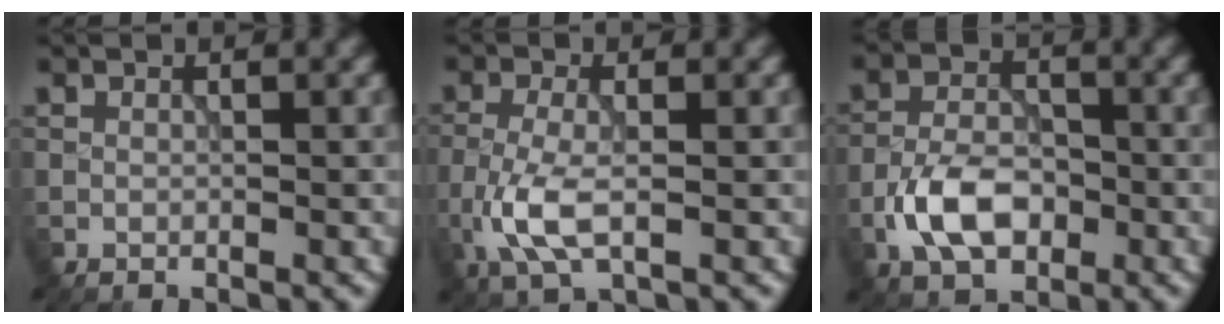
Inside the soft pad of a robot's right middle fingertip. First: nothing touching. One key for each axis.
{"total": 4.4, "fx": -1.4, "fy": 1.8, "fz": 3.8, "tx": -0.093, "ty": -0.004, "tz": -0.031}
{"total": 5.5, "fx": -2.2, "fy": 3.3, "fz": 3.8, "tx": -0.071, "ty": 0.003, "tz": -0.046}